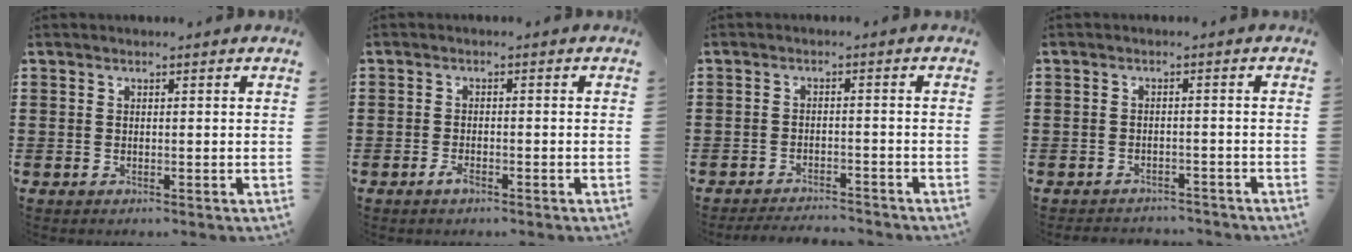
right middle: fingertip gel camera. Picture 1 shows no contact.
{"total": 1.8, "force": [-1.2, 0.6, 1.2], "torque": [-0.038, -0.009, -0.027]}
{"total": 2.8, "force": [-2.8, 0.1, 0.2], "torque": [-0.008, -0.001, -0.059]}
{"total": 2.1, "force": [-2.1, 0.4, -0.2], "torque": [-0.004, 0.000, -0.048]}